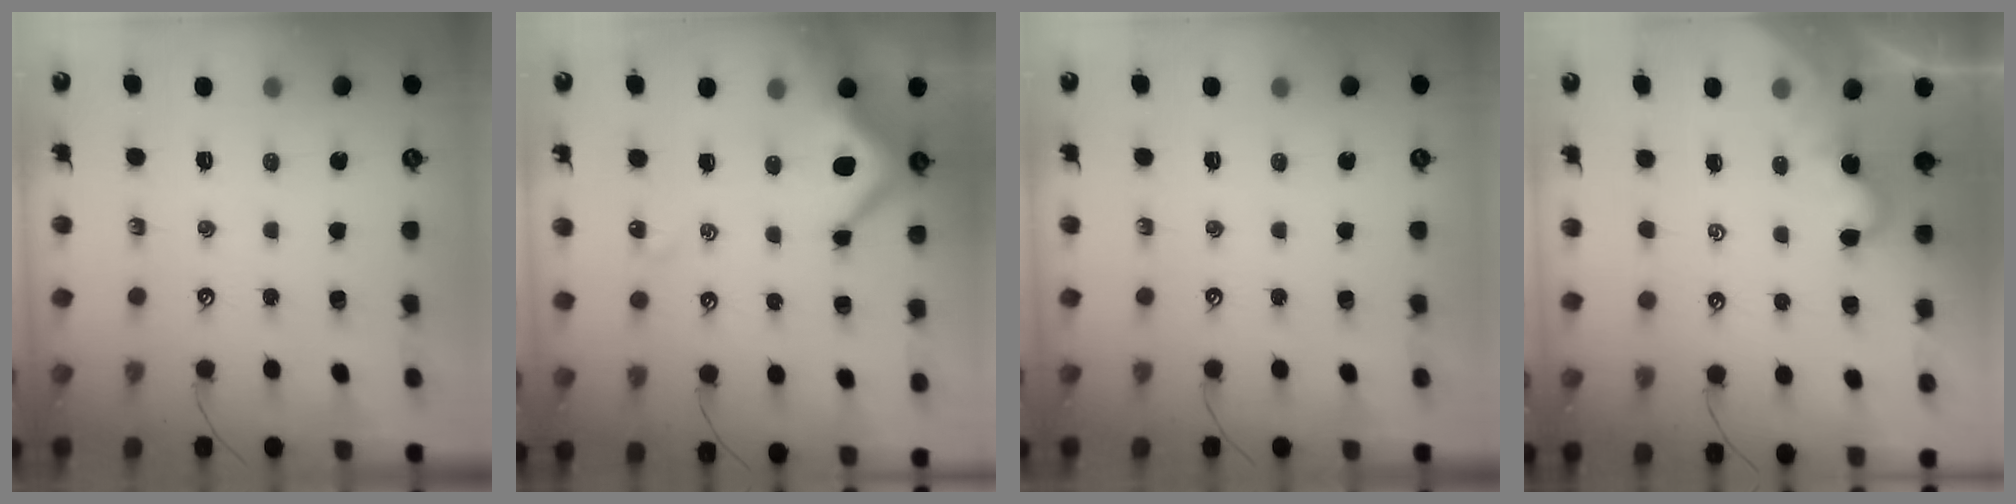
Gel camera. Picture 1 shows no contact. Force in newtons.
{"total": 10.4, "press": 10.3, "slide": 1.3}
{"total": 0.0}
{"total": 1.2, "press": 1.2, "slide": 0.2}